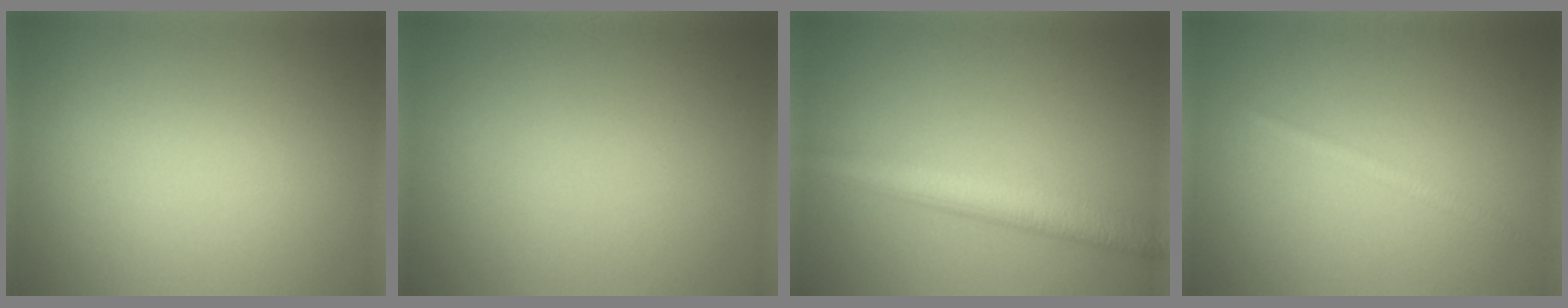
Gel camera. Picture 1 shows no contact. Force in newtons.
{"total": 0.0}
{"total": 4.6, "press": 4.6, "slide": 0.0}
{"total": 1.0, "press": 1.0, "slide": 0.0}